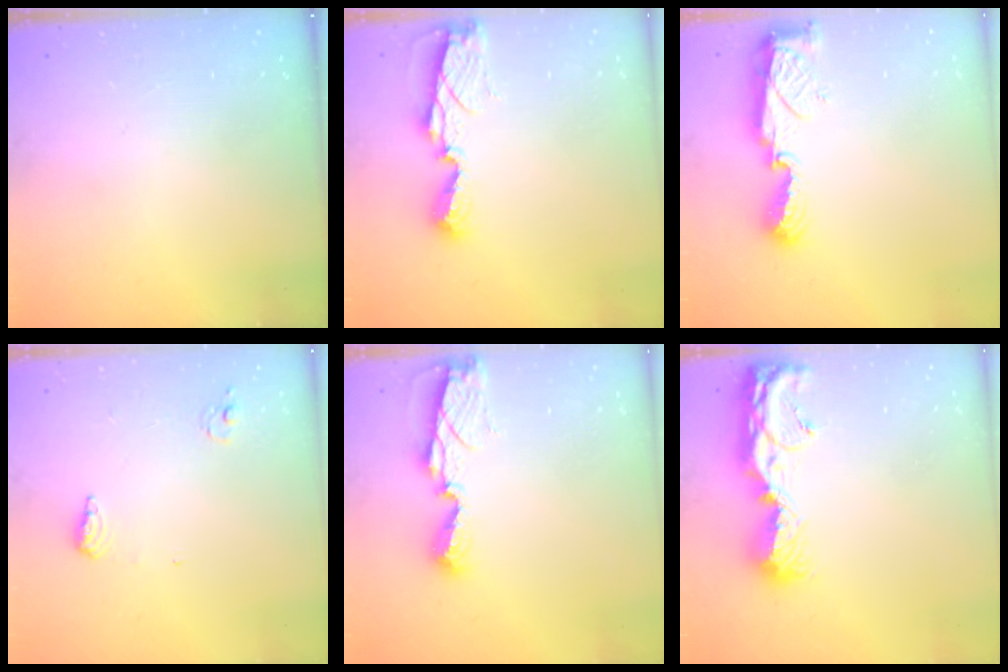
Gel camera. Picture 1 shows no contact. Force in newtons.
{"total": 7.1, "press": 7.1, "slide": 0.2}
{"total": 8.1, "press": 8.1, "slide": 0.9}
{"total": 6.3, "press": 6.1, "slide": 1.6}
{"total": 7.1, "press": 7.1, "slide": 0.2}
{"total": 12.3, "press": 12.3, "slide": 1.3}